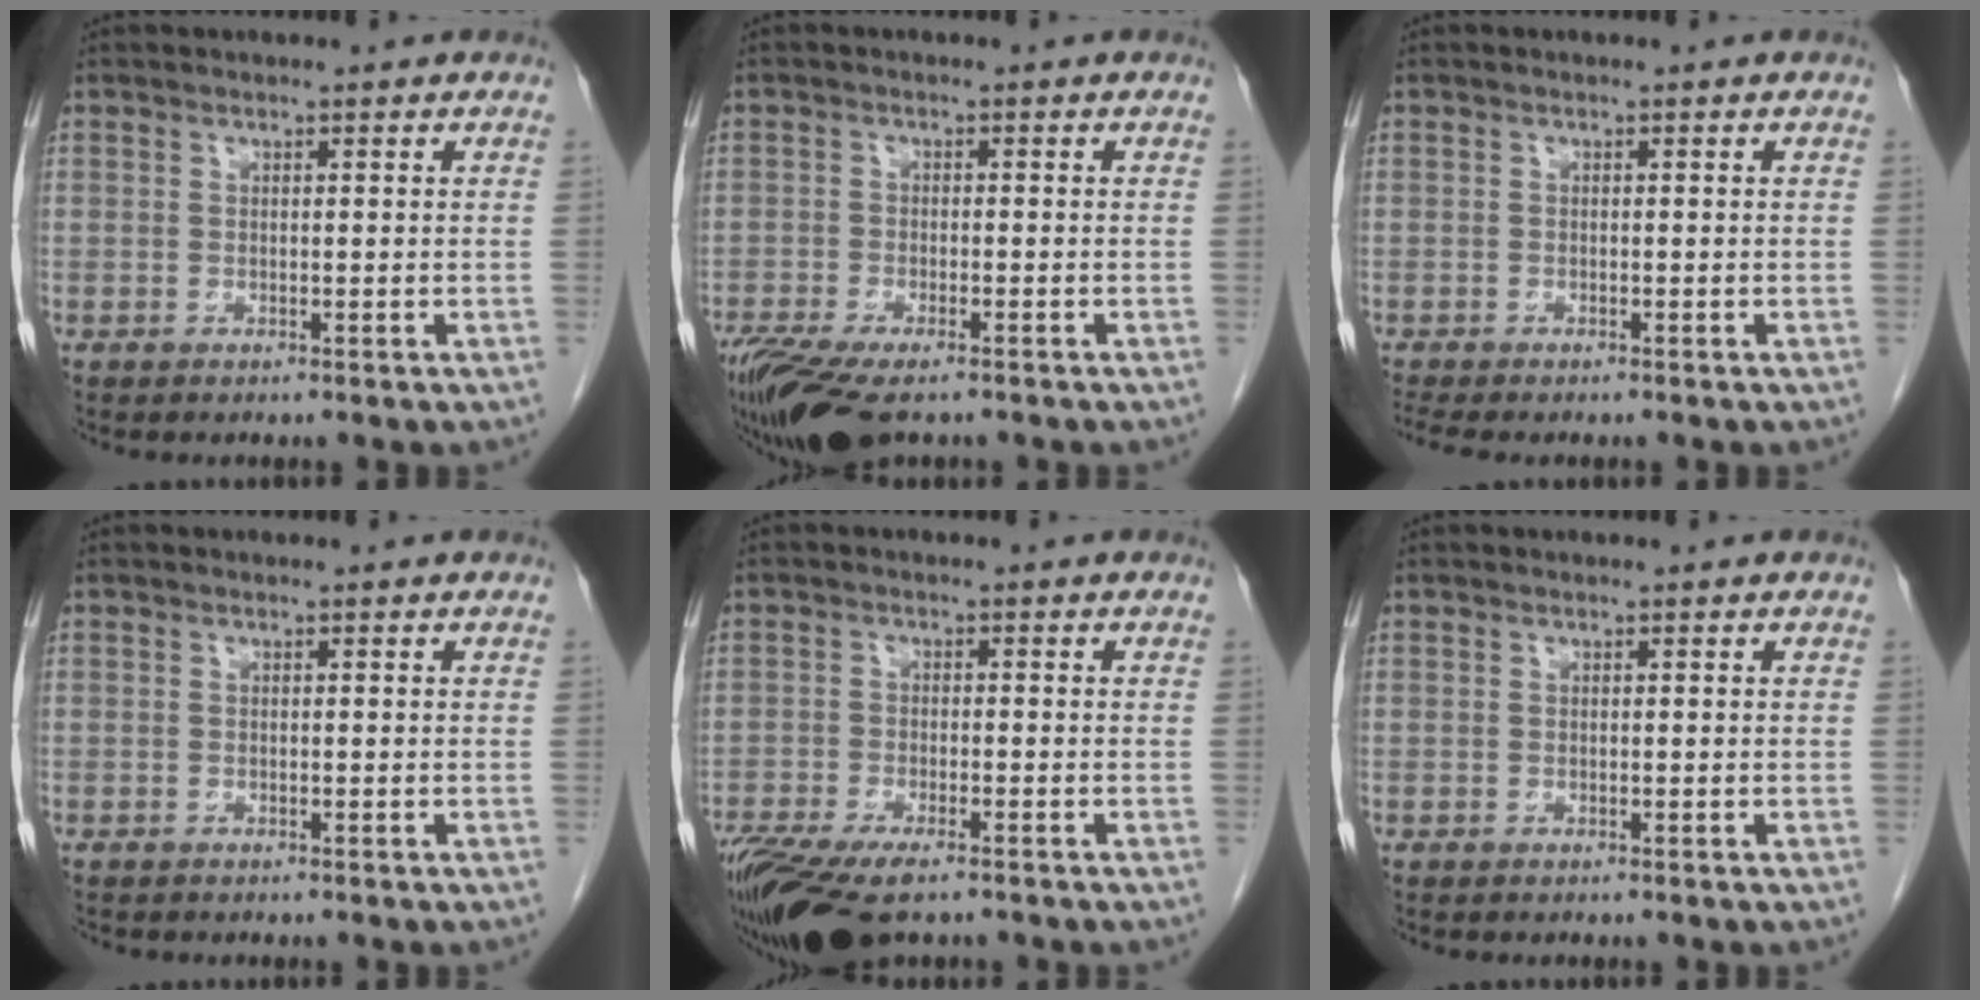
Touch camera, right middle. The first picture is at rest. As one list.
[{"total": 10.8, "force": [-7.9, 3.1, 6.7], "torque": [-0.119, -0.022, -0.129]}, {"total": 2.8, "force": [-2.5, 0.3, 1.3], "torque": [-0.026, -0.010, -0.038]}, {"total": 0.6, "force": [-0.6, 0.2, 0.1], "torque": [-0.008, 0.001, -0.010]}, {"total": 12.6, "force": [-9.1, 3.7, 7.9], "torque": [-0.152, -0.024, -0.149]}, {"total": 0.0}]